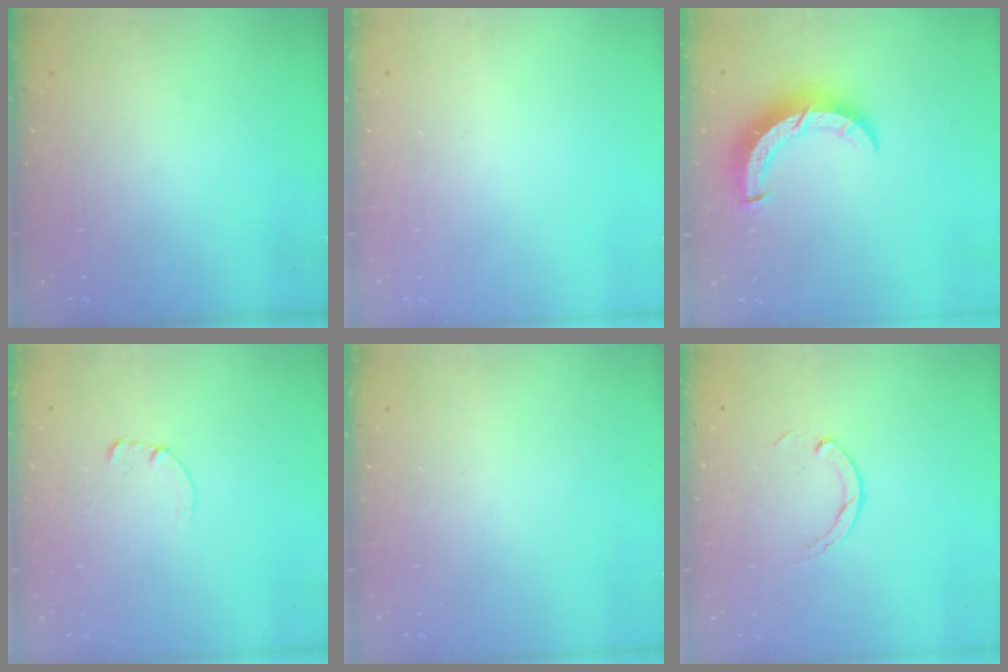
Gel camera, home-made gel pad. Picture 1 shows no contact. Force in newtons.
{"total": 0.0}
{"total": 8.4, "press": 8.3, "slide": 1.0}
{"total": 0.7, "press": 0.6, "slide": 0.1}
{"total": 0.0}
{"total": 3.0, "press": 2.9, "slide": 0.4}